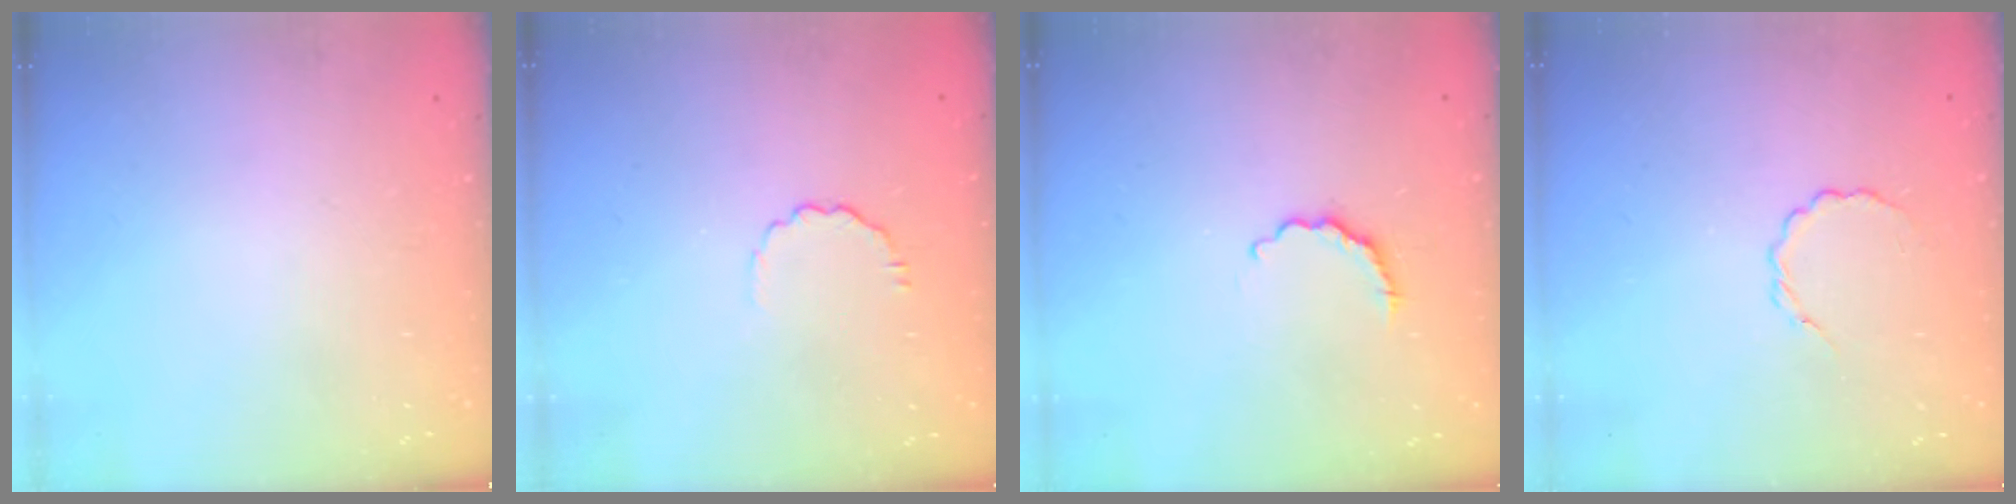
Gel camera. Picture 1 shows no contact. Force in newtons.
{"total": 3.5, "press": 3.2, "slide": 1.4}
{"total": 3.7, "press": 3.6, "slide": 0.9}
{"total": 3.0, "press": 2.8, "slide": 1.0}